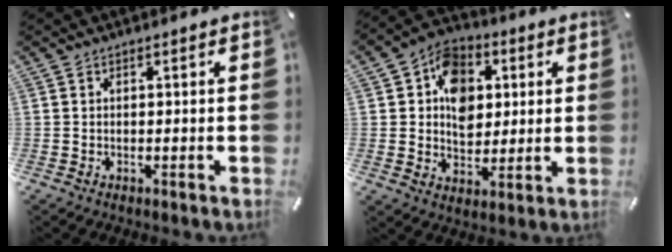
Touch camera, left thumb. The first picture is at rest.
{"total": 11.0, "force": [2.0, 9.3, 5.5], "torque": [-0.073, 0.011, 0.038]}